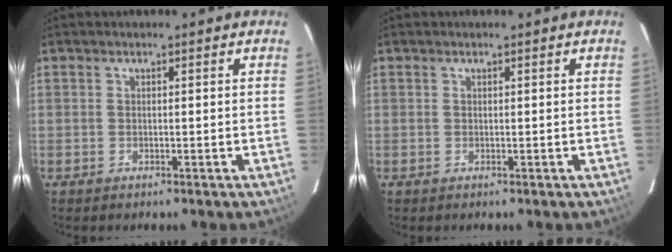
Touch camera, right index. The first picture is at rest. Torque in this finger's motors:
{"motor_torque": [0.00, 0.00, 0.02, 0.00]}